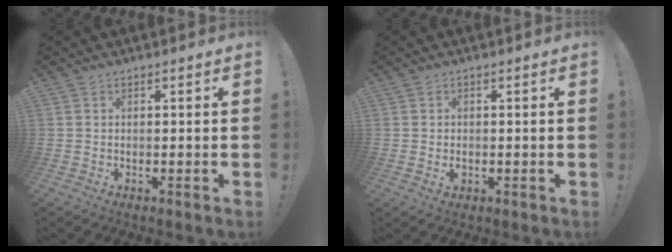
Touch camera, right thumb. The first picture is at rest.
{"total": 1.1, "force": [-0.1, 1.0, 0.6], "torque": [0.002, -0.003, -0.004]}